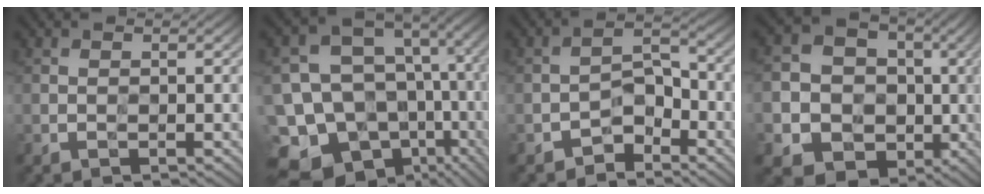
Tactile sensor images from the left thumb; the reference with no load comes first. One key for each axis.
{"total": 18.2, "fx": -7.4, "fy": 14.4, "fz": 8.3, "tx": -0.208, "ty": -0.013, "tz": -0.080}
{"total": 4.8, "fx": -3.4, "fy": 2.7, "fz": 2.1, "tx": -0.020, "ty": 0.008, "tz": -0.067}
{"total": 15.5, "fx": -2.6, "fy": 13.9, "fz": 6.4, "tx": -0.167, "ty": -0.037, "tz": -0.046}